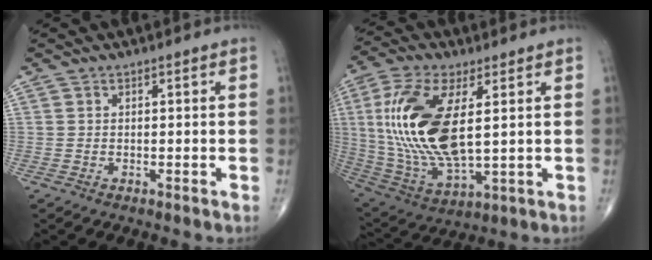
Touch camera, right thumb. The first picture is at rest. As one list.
[{"total": 20.8, "force": [3.1, 8.9, 18.5], "torque": [-0.395, -0.020, 0.065]}]